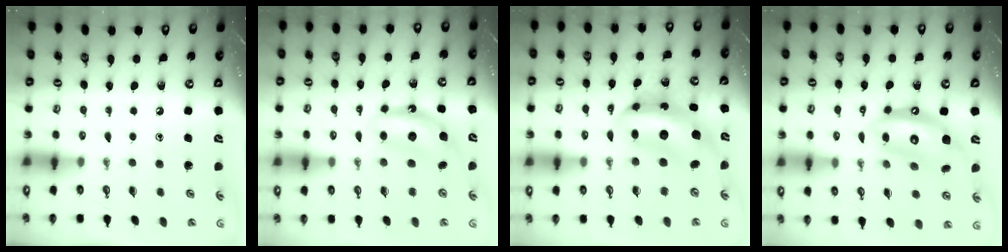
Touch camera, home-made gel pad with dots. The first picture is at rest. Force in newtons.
{"total": 7.4, "press": 7.4, "slide": 0.2}
{"total": 8.8, "press": 8.7, "slide": 1.1}
{"total": 13.5, "press": 13.4, "slide": 1.7}